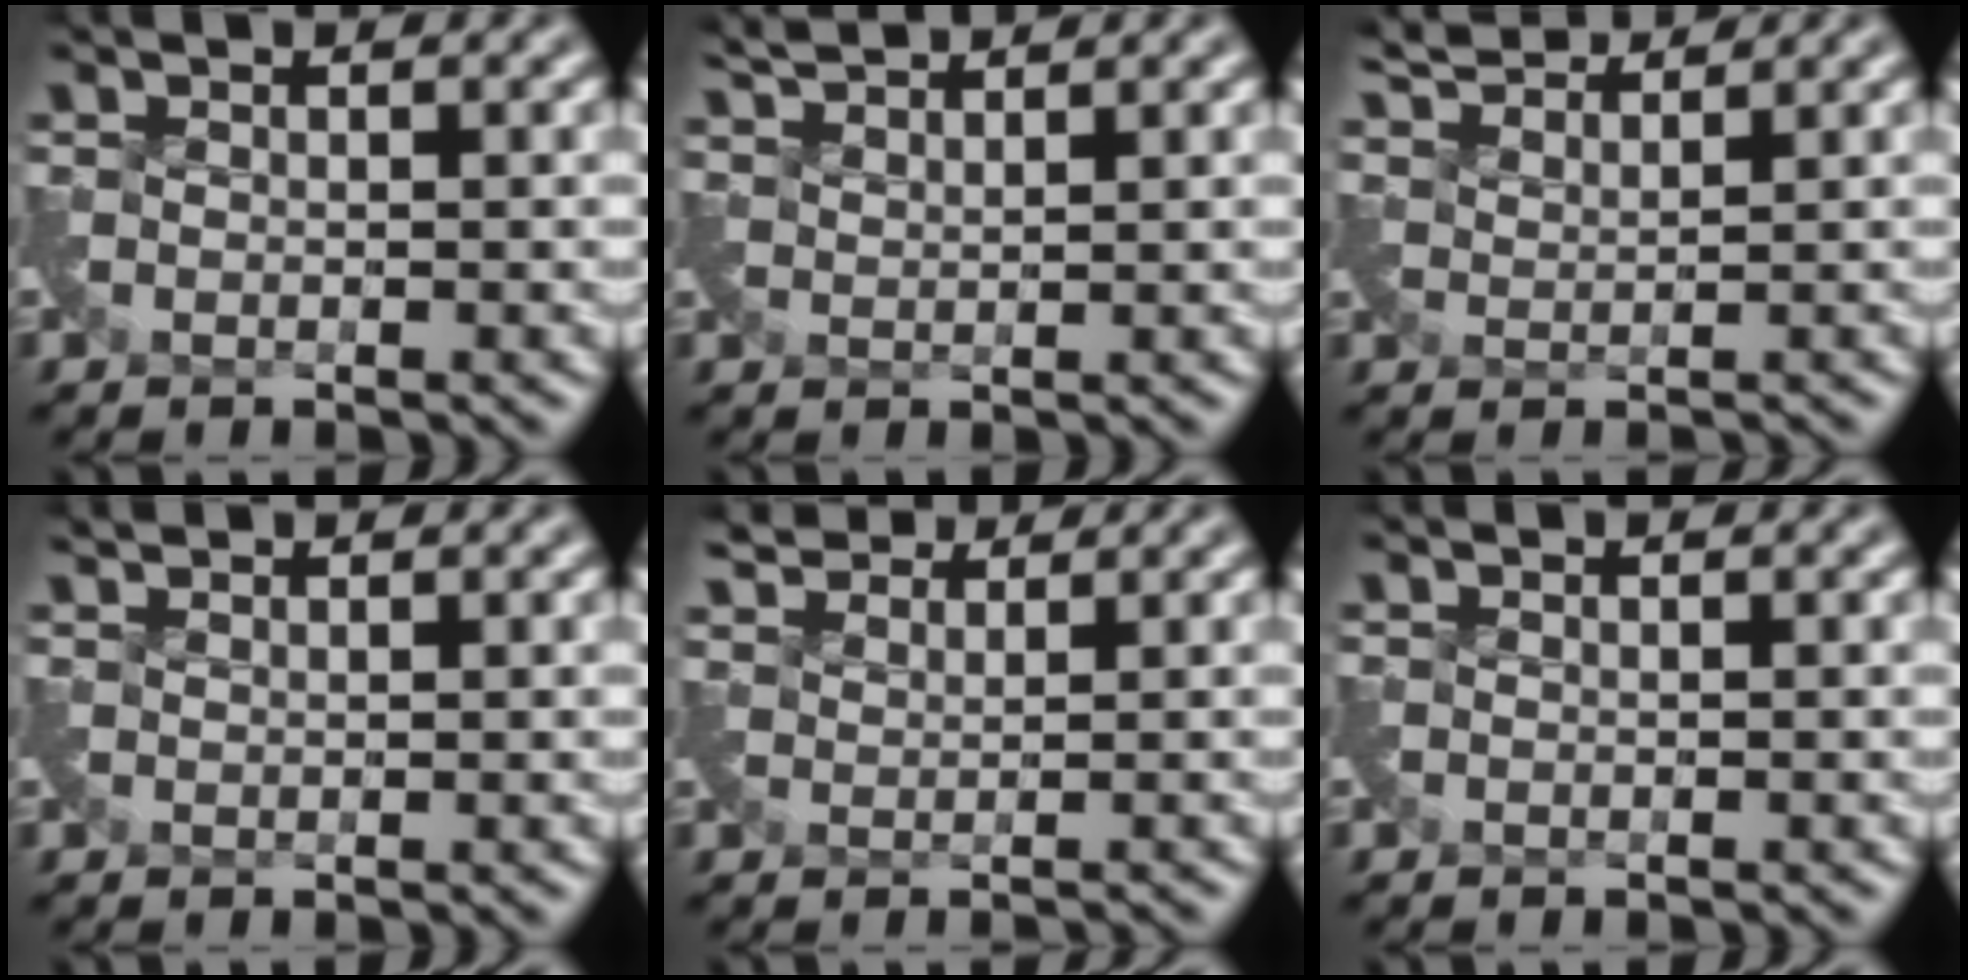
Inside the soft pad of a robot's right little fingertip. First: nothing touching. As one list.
[{"total": 2.6, "force": [2.6, -0.3, -0.1], "torque": [-0.010, 0.006, 0.059]}, {"total": 3.9, "force": [3.9, -0.1, 0.0], "torque": [-0.012, 0.008, 0.075]}, {"total": 0.7, "force": [0.5, -0.2, -0.4], "torque": [0.003, 0.000, 0.014]}, {"total": 2.1, "force": [2.0, 0.5, -0.3], "torque": [0.004, 0.004, 0.039]}, {"total": 0.0}]